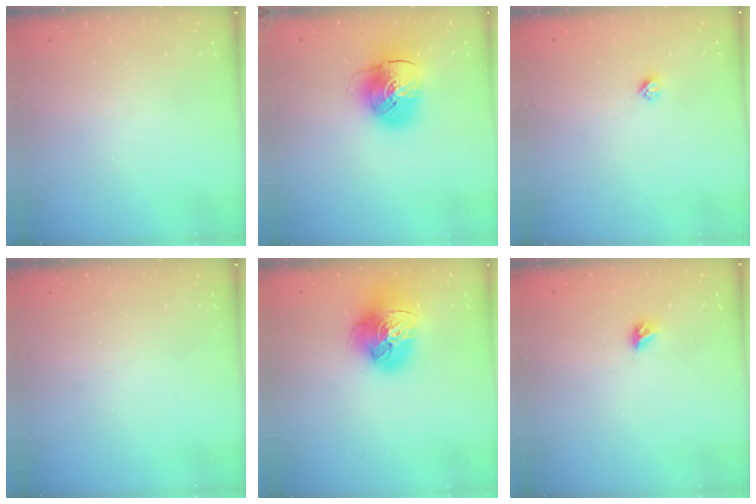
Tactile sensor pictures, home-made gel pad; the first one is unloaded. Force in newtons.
{"total": 11.2, "press": 11.0, "slide": 1.9}
{"total": 2.7, "press": 2.6, "slide": 0.3}
{"total": 0.0}
{"total": 16.7, "press": 16.6, "slide": 1.8}
{"total": 3.3, "press": 3.2, "slide": 0.8}